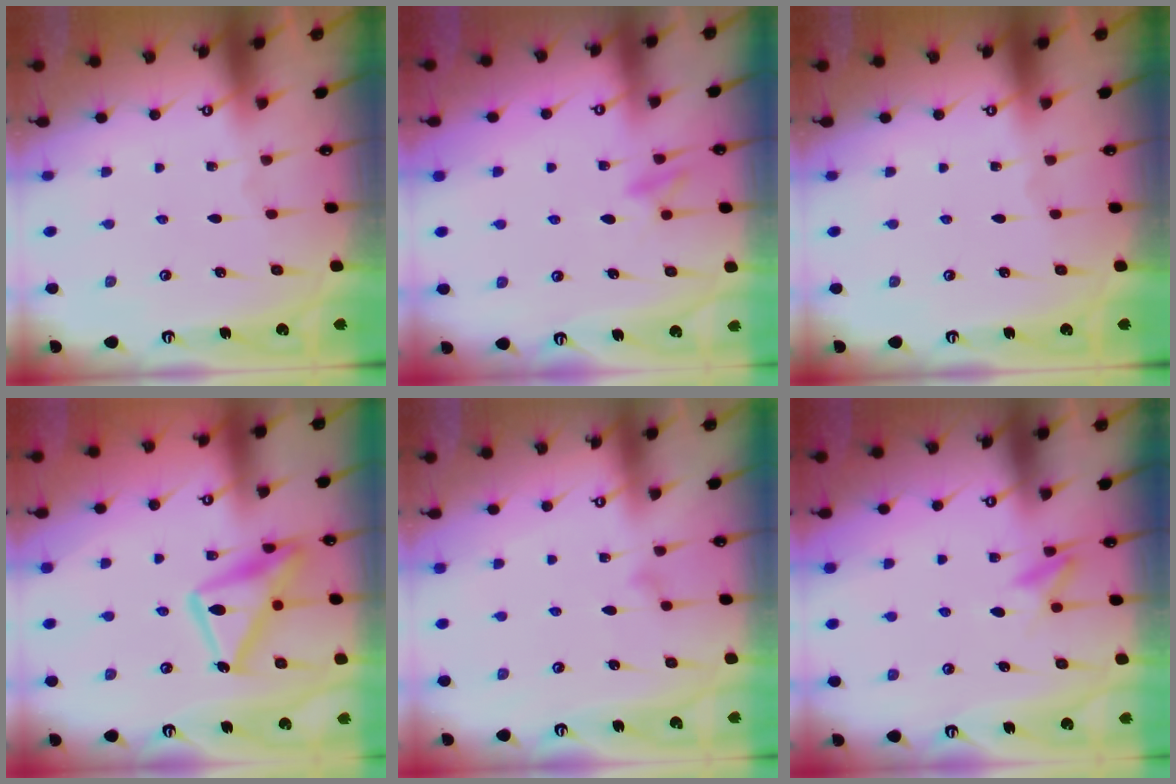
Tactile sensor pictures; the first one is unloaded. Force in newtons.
{"total": 10.5, "press": 10.3, "slide": 1.7}
{"total": 0.0}
{"total": 18.8, "press": 18.7, "slide": 1.3}
{"total": 8.0, "press": 8.0, "slide": 0.4}
{"total": 9.3, "press": 9.2, "slide": 1.3}